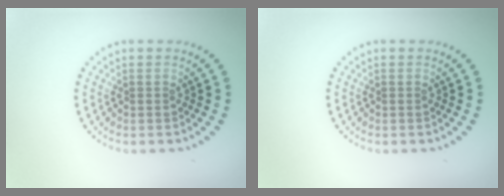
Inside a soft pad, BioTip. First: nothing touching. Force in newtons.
{"total": 0.0}